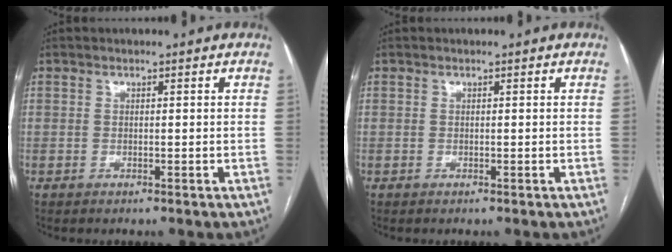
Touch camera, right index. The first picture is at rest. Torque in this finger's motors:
{"motor_torque": [0.00, 0.00, 0.00, 0.00]}